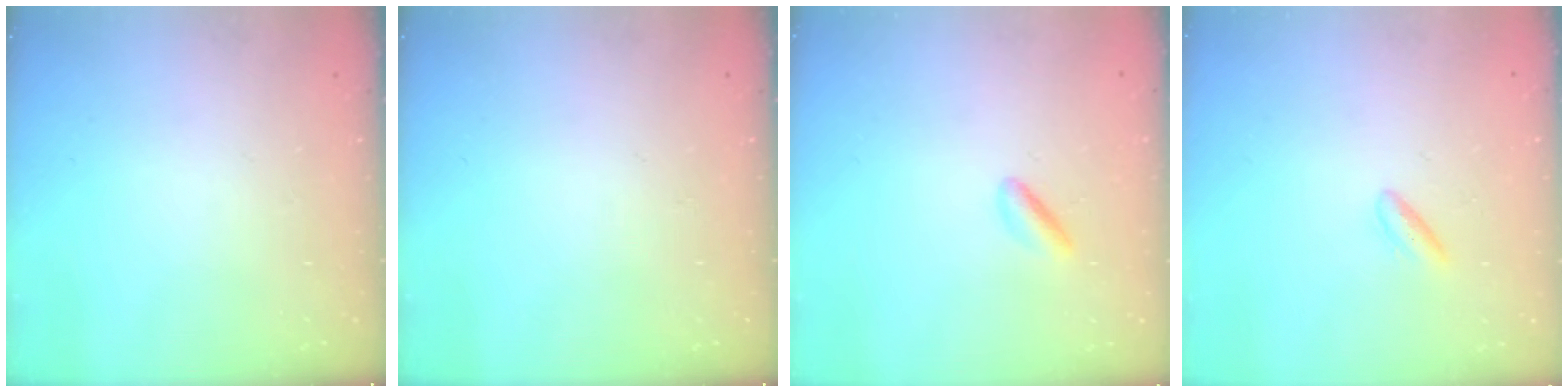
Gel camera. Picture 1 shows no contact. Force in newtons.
{"total": 0.0}
{"total": 2.3, "press": 2.2, "slide": 0.4}
{"total": 3.3, "press": 2.9, "slide": 1.6}